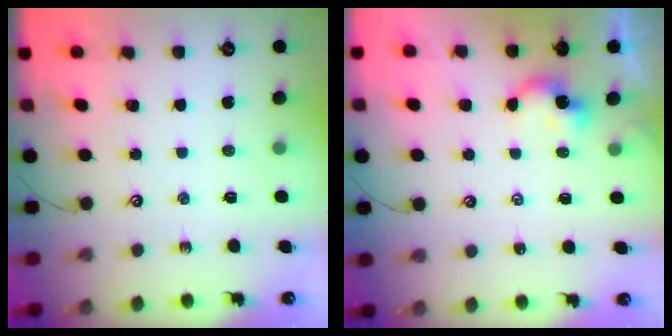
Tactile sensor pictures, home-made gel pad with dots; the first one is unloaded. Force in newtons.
{"total": 0.9, "press": 0.8, "slide": 0.4}